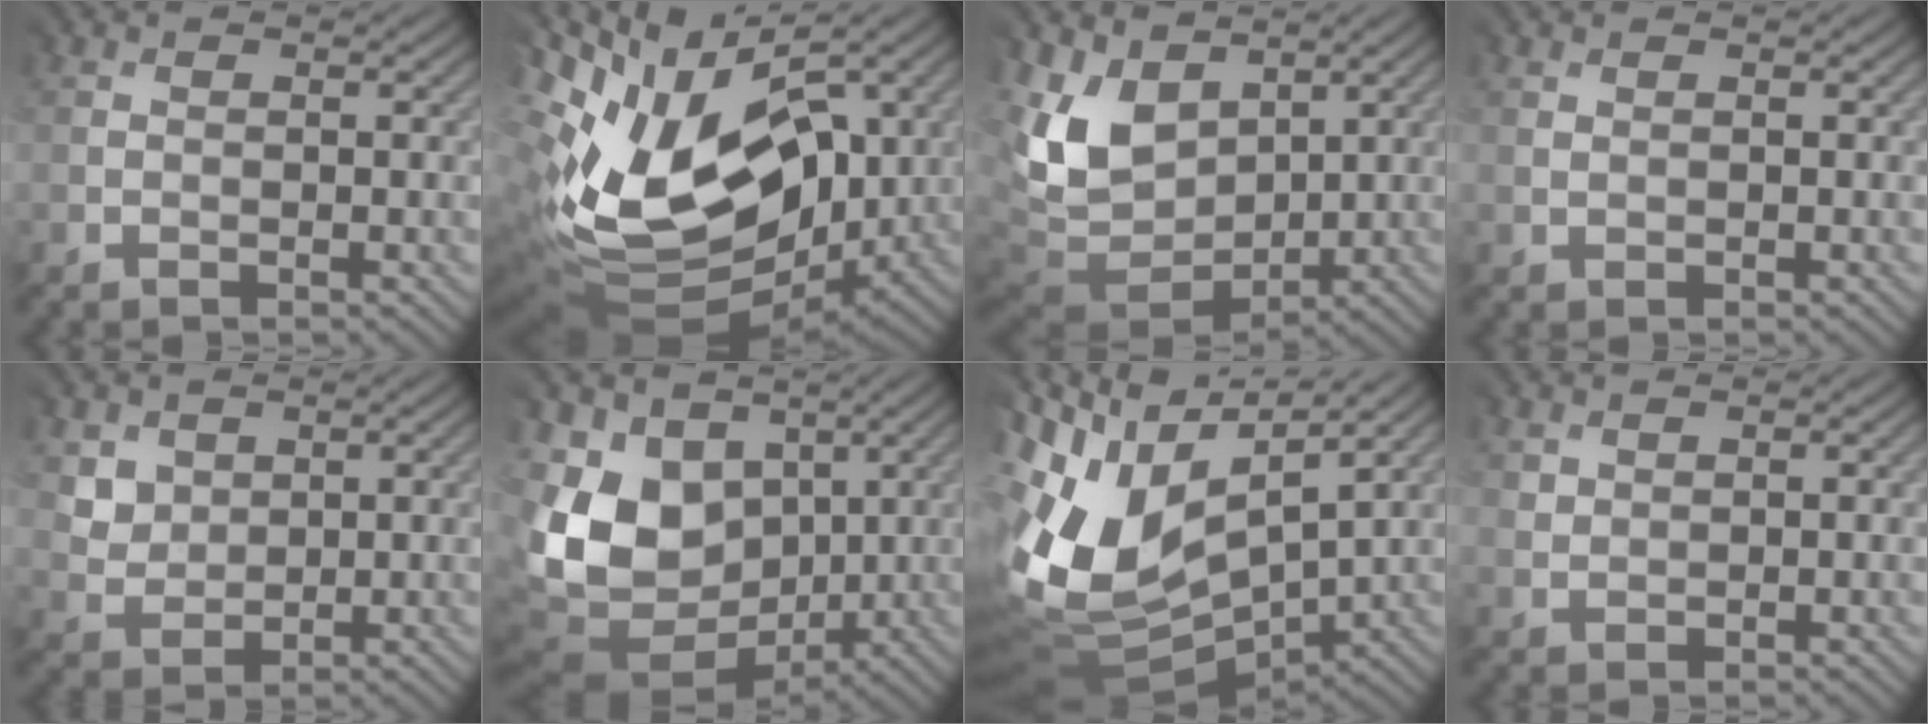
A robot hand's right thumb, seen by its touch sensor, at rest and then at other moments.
{"total": 16.9, "force": [2.4, 10.9, 12.7], "torque": [-0.250, -0.013, 0.052]}
{"total": 9.9, "force": [4.3, 7.4, 5.0], "torque": [-0.144, 0.006, 0.082]}
{"total": 0.8, "force": [0.8, 0.2, -0.2], "torque": [0.005, 0.002, 0.016]}
{"total": 3.4, "force": [2.3, 2.2, -1.3], "torque": [0.009, -0.008, 0.044]}
{"total": 12.4, "force": [1.9, 10.3, 6.7], "torque": [-0.191, -0.015, 0.041]}
{"total": 11.9, "force": [3.3, 6.9, 9.1], "torque": [-0.226, 0.006, 0.059]}
{"total": 2.2, "force": [1.8, 1.4, -0.1], "torque": [0.007, 0.002, 0.032]}